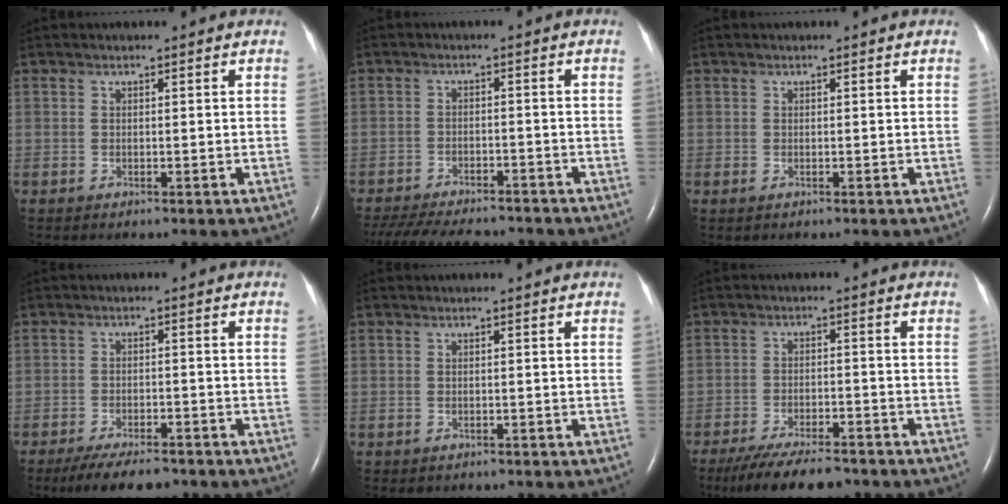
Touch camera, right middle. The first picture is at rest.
{"total": 16.0, "force": [-14.0, 4.1, 6.4], "torque": [-0.153, -0.020, -0.196]}
{"total": 0.0}
{"total": 7.7, "force": [-6.4, 2.2, 3.7], "torque": [-0.060, -0.012, -0.102]}
{"total": 0.5, "force": [-0.3, 0.4, 0.1], "torque": [-0.008, 0.001, -0.002]}
{"total": 11.1, "force": [-9.4, 2.6, 5.4], "torque": [-0.089, -0.016, -0.146]}